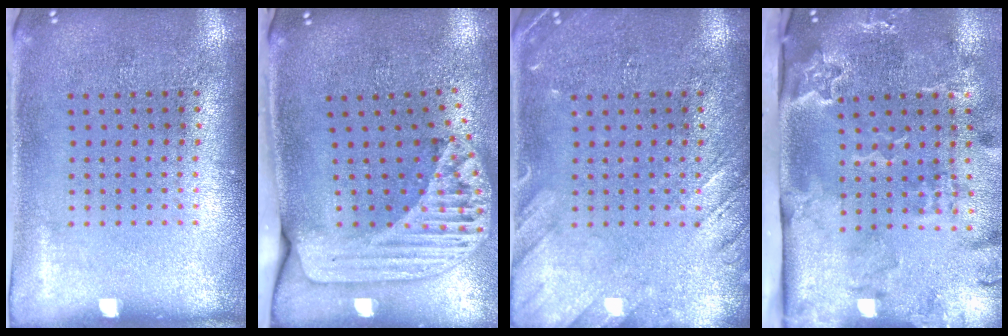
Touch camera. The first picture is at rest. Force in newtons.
{"total": 2.4, "press": 1.7, "slide": 1.6}
{"total": 2.3, "press": 2.3, "slide": 0.3}
{"total": 3.4, "press": 2.4, "slide": 2.5}